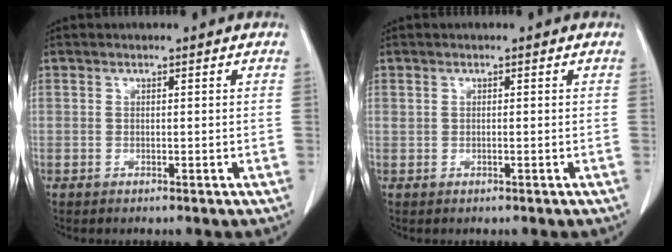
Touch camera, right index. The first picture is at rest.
{"total": 0.0}